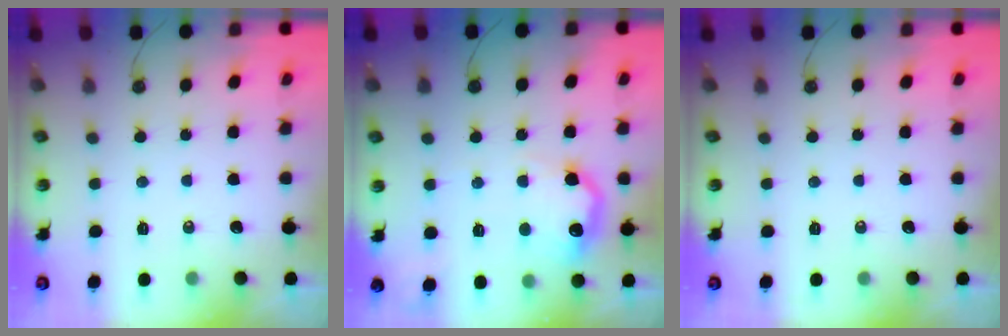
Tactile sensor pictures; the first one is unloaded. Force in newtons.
{"total": 13.5, "press": 13.5, "slide": 0.8}
{"total": 0.0}